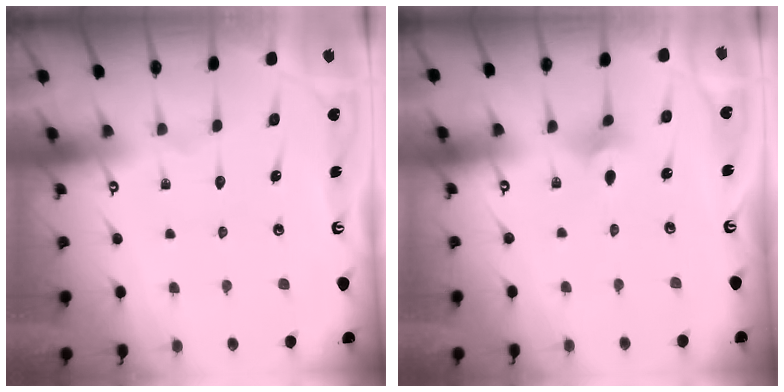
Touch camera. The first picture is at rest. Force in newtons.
{"total": 1.6, "press": 1.5, "slide": 0.4}